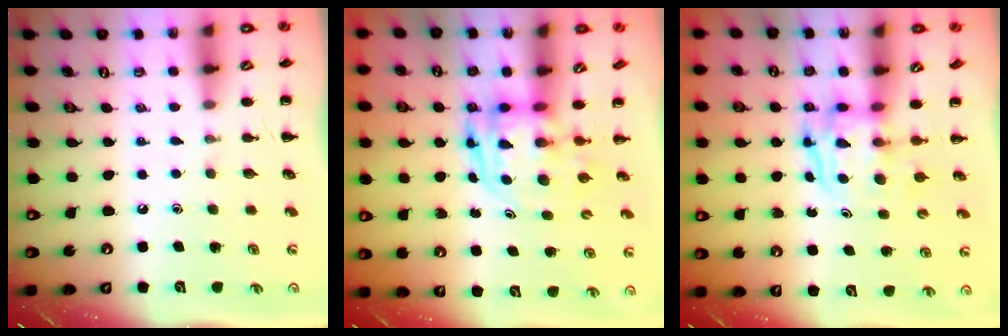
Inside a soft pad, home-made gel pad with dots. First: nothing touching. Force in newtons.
{"total": 3.3, "press": 3.3, "slide": 0.7}
{"total": 3.8, "press": 3.8, "slide": 0.4}